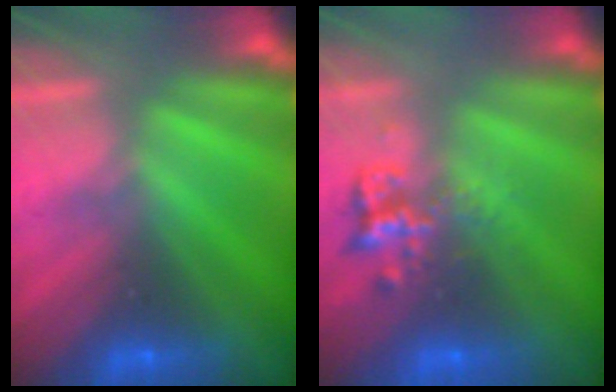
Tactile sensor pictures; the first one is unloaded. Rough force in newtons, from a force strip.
{"total": 2.3}